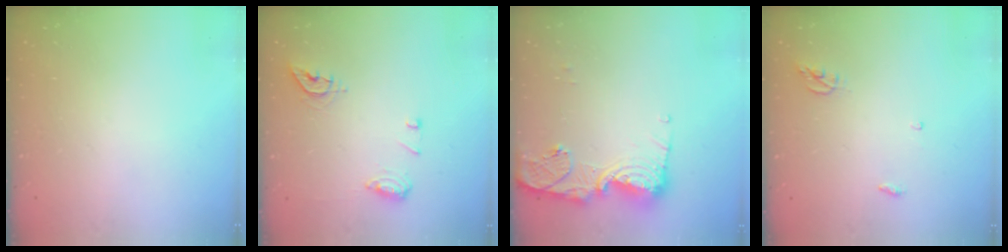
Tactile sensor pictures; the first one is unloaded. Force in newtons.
{"total": 9.0, "press": 8.9, "slide": 0.9}
{"total": 13.5, "press": 13.4, "slide": 1.3}
{"total": 3.9, "press": 3.8, "slide": 0.3}